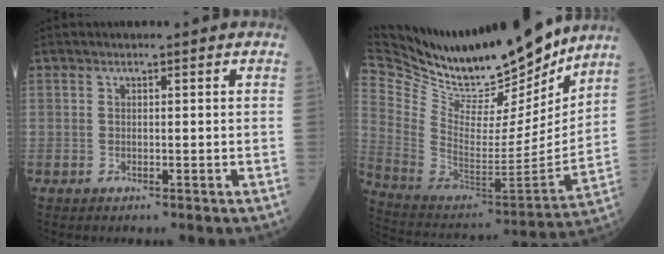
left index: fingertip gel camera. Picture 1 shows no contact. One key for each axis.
{"total": 28.0, "fx": 24.1, "fy": 7.1, "fz": 12.5, "tx": -0.249, "ty": -0.041, "tz": 0.393}